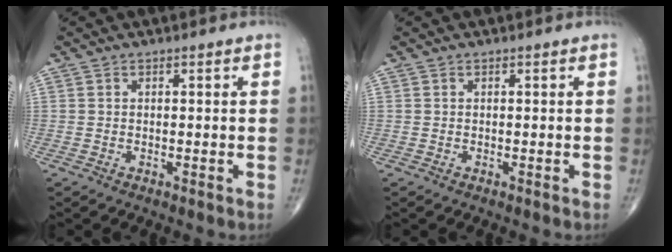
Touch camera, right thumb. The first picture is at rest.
{"total": 0.0}